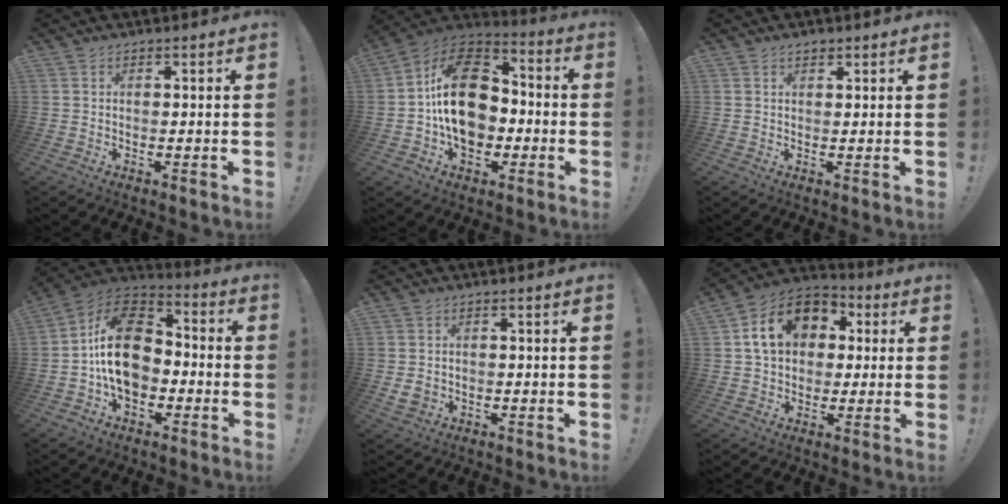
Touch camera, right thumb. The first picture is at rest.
{"total": 22.3, "force": [0.4, 16.0, 15.5], "torque": [-0.259, 0.023, 0.017]}
{"total": 1.3, "force": [0.9, 0.7, 0.5], "torque": [0.004, -0.006, 0.014]}
{"total": 20.1, "force": [-0.1, 14.4, 14.1], "torque": [-0.236, 0.030, 0.006]}
{"total": 3.0, "force": [0.0, 2.5, 1.6], "torque": [-0.024, 0.000, 0.000]}
{"total": 15.9, "force": [4.5, 12.3, 9.1], "torque": [-0.132, 0.005, 0.088]}